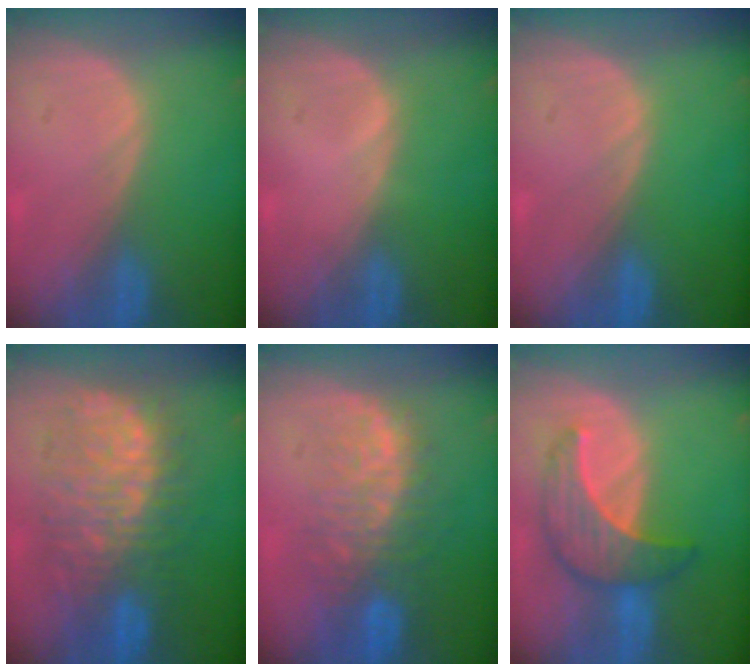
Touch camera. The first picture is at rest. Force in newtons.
{"total": 0.5, "press": 0.1, "slide": 0.5}
{"total": 0.0}
{"total": 11.9, "press": 11.8, "slide": 1.5}
{"total": 9.7, "press": 8.5, "slide": 4.7}
{"total": 7.3, "press": 7.3, "slide": 0.2}